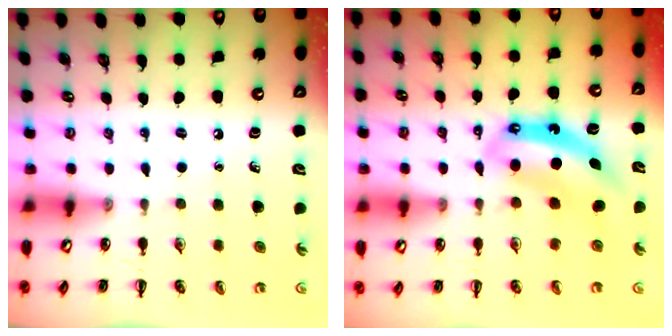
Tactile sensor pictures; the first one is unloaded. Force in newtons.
{"total": 8.1, "press": 7.9, "slide": 2.0}